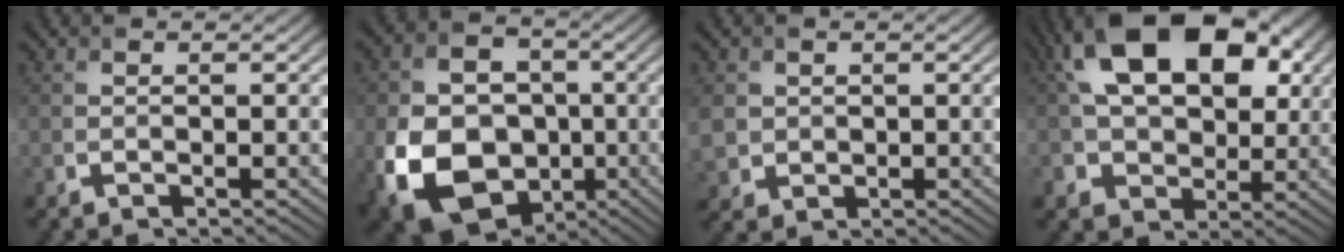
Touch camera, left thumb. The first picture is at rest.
{"total": 15.4, "force": [-4.5, 11.7, 8.9], "torque": [-0.203, -0.046, -0.079]}
{"total": 3.4, "force": [0.5, 3.2, 1.2], "torque": [-0.049, -0.006, 0.011]}
{"total": 16.5, "force": [4.4, 10.8, 11.7], "torque": [-0.213, 0.015, 0.078]}